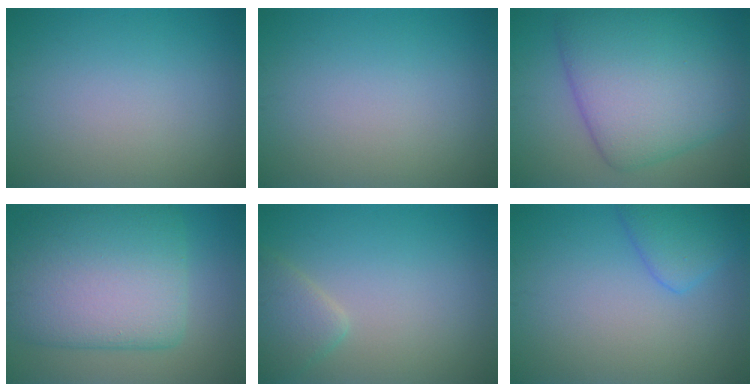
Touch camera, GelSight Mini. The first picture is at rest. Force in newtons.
{"total": 0.0}
{"total": 10.6, "press": 10.6, "slide": 0.2}
{"total": 11.0, "press": 10.9, "slide": 0.9}
{"total": 2.4, "press": 2.4, "slide": 0.2}
{"total": 2.9, "press": 2.9, "slide": 0.2}